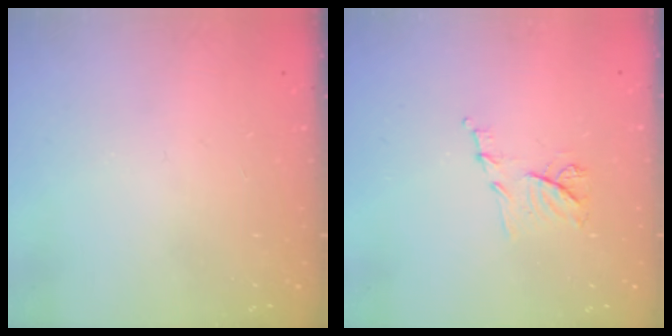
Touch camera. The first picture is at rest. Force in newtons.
{"total": 7.3, "press": 7.2, "slide": 0.9}